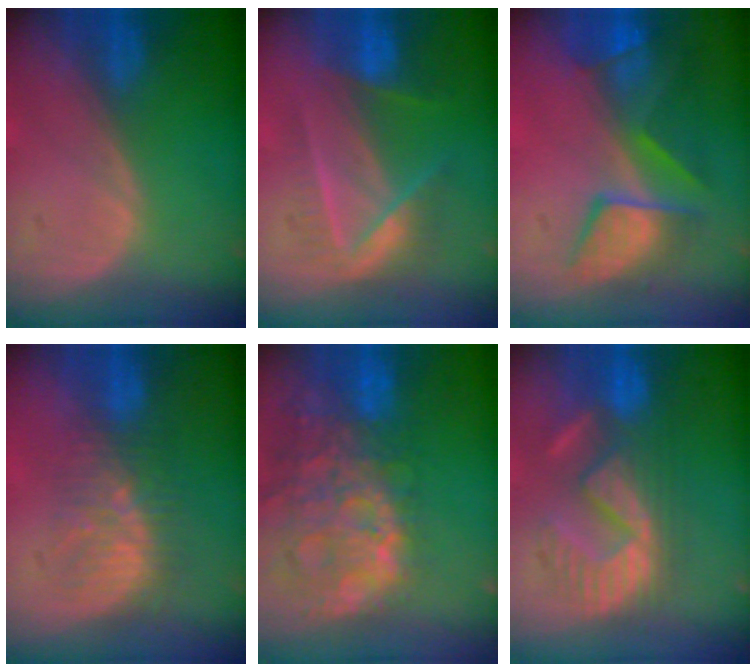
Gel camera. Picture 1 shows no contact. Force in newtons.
{"total": 7.3, "press": 6.6, "slide": 3.0}
{"total": 9.5, "press": 8.4, "slide": 4.5}
{"total": 8.0, "press": 7.0, "slide": 3.8}
{"total": 14.3, "press": 11.6, "slide": 8.3}
{"total": 9.7, "press": 9.7, "slide": 0.3}